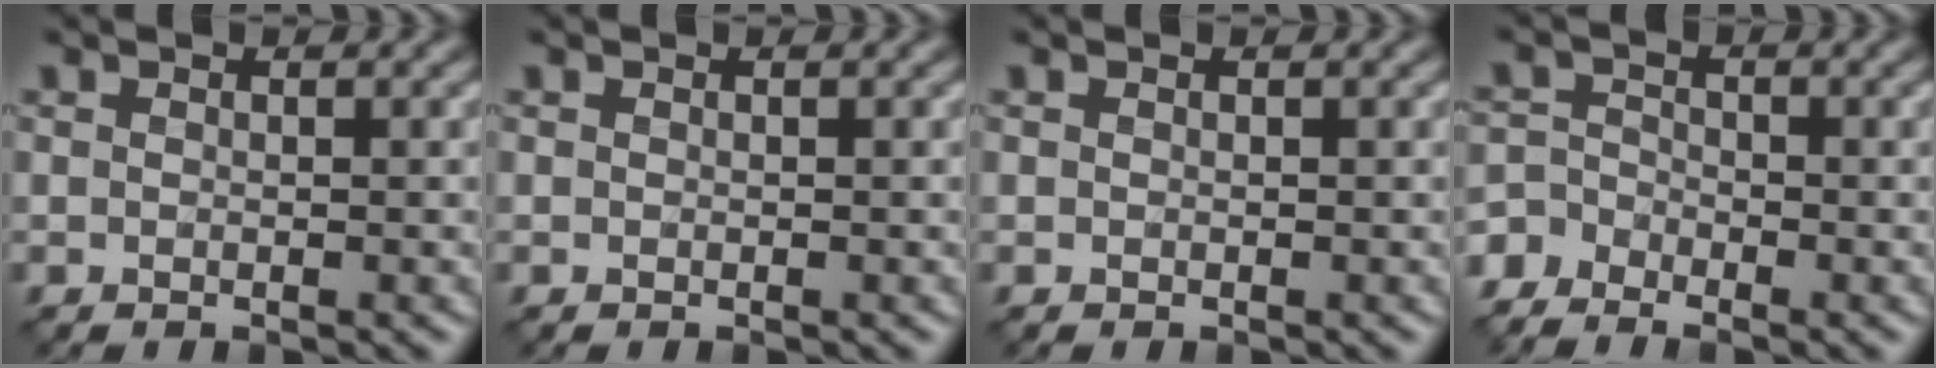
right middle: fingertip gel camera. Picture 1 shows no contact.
{"total": 0.0}
{"total": 0.0}
{"total": 3.1, "force": [-2.7, 1.3, 0.7], "torque": [-0.014, -0.006, -0.055]}